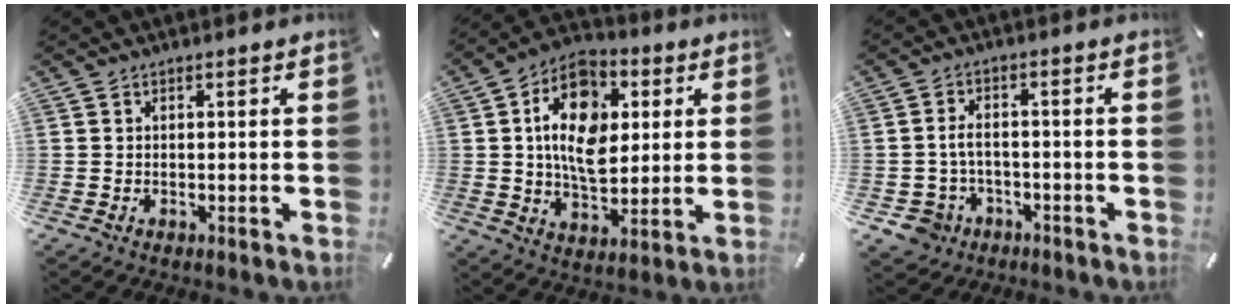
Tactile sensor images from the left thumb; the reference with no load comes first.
{"total": 15.6, "force": [3.4, 10.6, 10.9], "torque": [-0.189, 0.000, 0.055]}
{"total": 5.8, "force": [-1.6, 4.8, 2.7], "torque": [-0.081, 0.005, -0.036]}